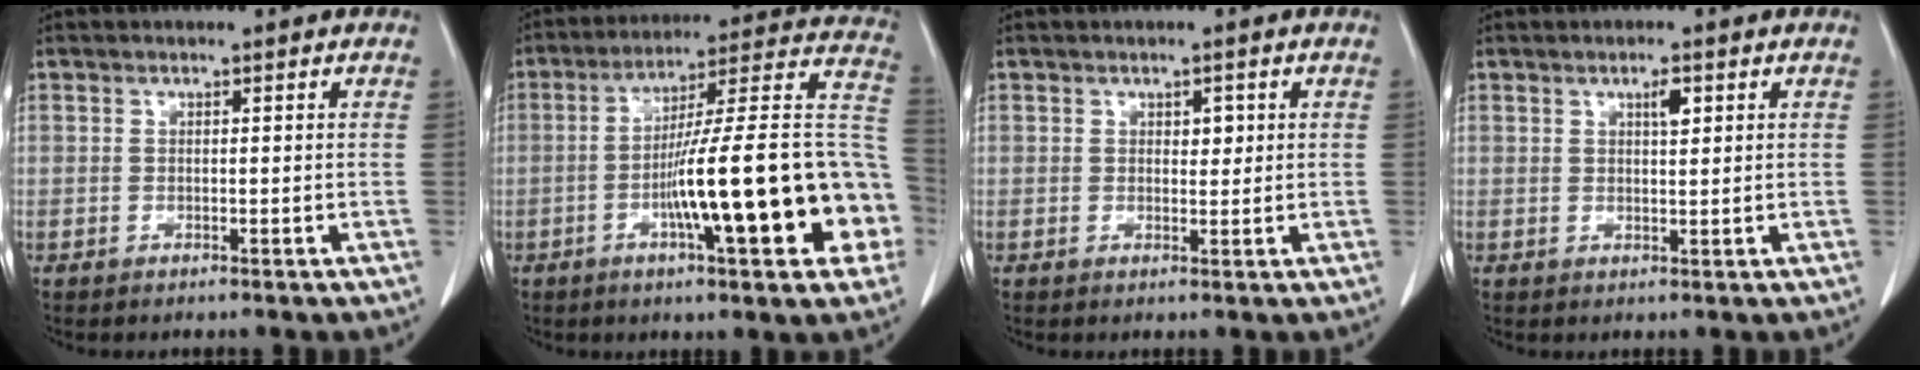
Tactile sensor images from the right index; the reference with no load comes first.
{"total": 23.9, "force": [-6.0, 2.9, 22.9], "torque": [-0.256, 0.030, -0.084]}
{"total": 1.7, "force": [0.6, 1.0, 1.2], "torque": [-0.014, -0.001, 0.008]}
{"total": 2.1, "force": [1.0, 0.6, 1.8], "torque": [-0.031, -0.001, 0.016]}